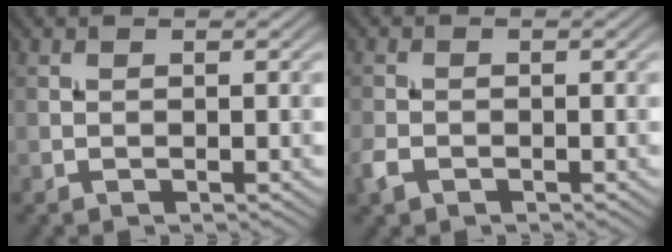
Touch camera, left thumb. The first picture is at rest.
{"total": 2.0, "force": [-1.2, 1.3, 1.0], "torque": [-0.027, -0.004, -0.030]}